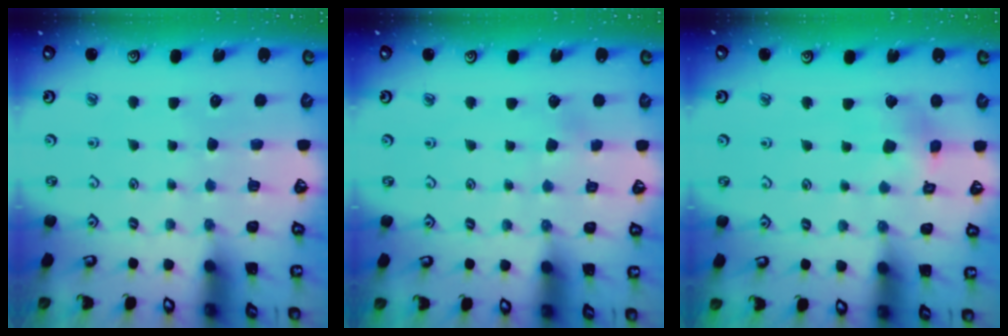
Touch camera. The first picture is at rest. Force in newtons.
{"total": 2.4, "press": 2.4, "slide": 0.3}
{"total": 6.2, "press": 6.2, "slide": 0.6}